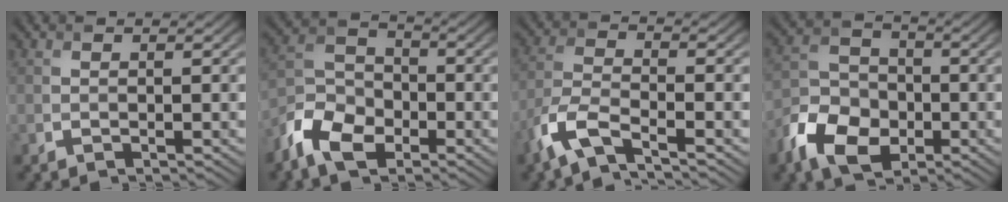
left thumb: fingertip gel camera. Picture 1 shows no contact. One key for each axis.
{"total": 8.5, "fx": -5.3, "fy": 4.9, "fz": 4.4, "tx": -0.103, "ty": -0.007, "tz": -0.123}
{"total": 6.1, "fx": -4.1, "fy": 1.6, "fz": 4.1, "tx": -0.098, "ty": -0.007, "tz": -0.100}
{"total": 9.2, "fx": -4.6, "fy": 6.2, "fz": 5.0, "tx": -0.114, "ty": -0.013, "tz": -0.104}